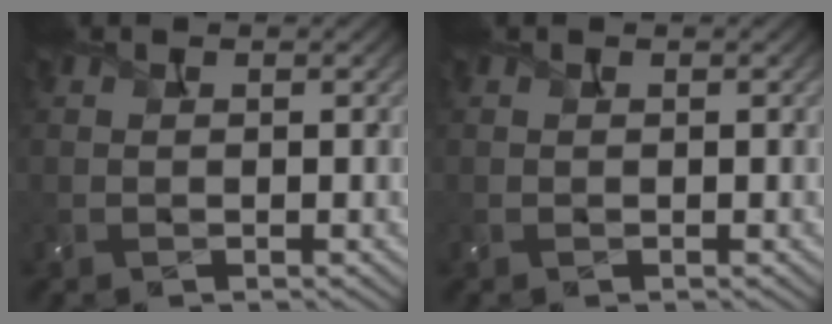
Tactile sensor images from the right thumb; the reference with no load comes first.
{"total": 0.0}